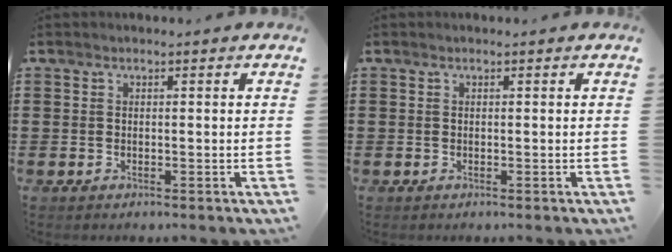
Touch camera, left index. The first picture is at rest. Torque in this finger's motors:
{"motor_torque": [0.01, 0.08, -0.03, -0.01]}